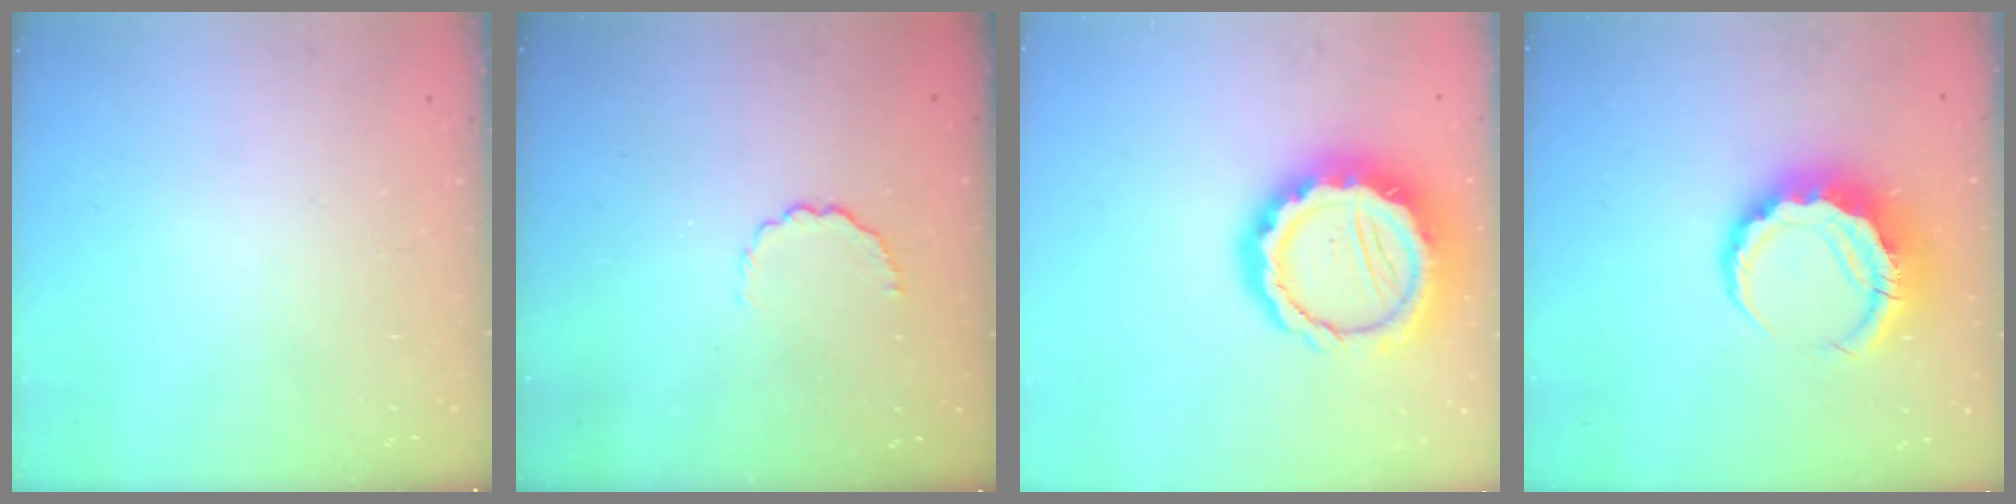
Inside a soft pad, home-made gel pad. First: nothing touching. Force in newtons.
{"total": 3.9, "press": 3.7, "slide": 1.3}
{"total": 18.2, "press": 17.8, "slide": 3.6}
{"total": 9.1, "press": 9.0, "slide": 1.7}